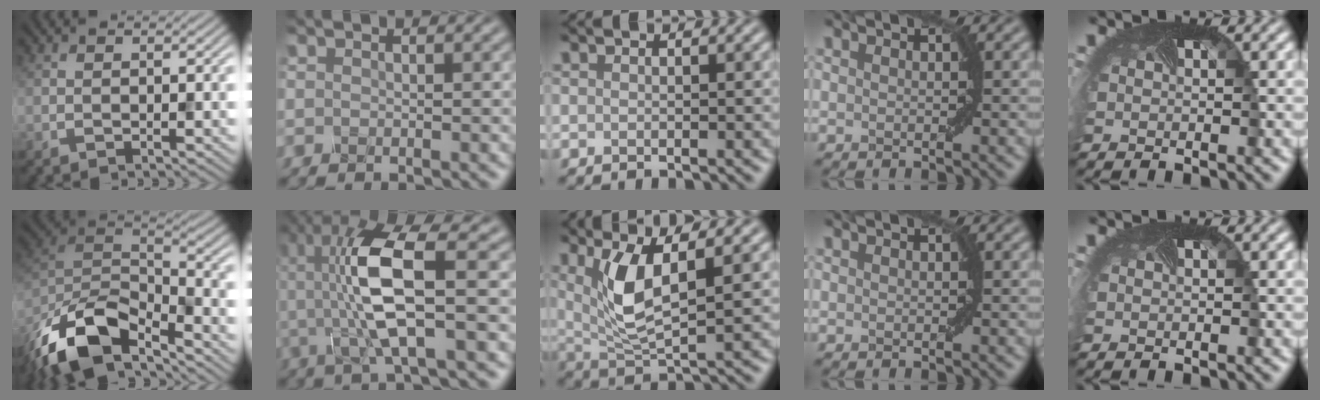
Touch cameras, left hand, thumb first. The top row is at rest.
{"thumb": {"total": 15.2, "force": [-10.3, 6.4, 9.3], "torque": [-0.227, -0.022, -0.187]}, "index": {"total": 8.4, "force": [0.8, 1.6, 8.2], "torque": [-0.171, 0.013, 0.025]}, "middle": {"total": 4.8, "force": [1.3, 1.4, 4.4], "torque": [-0.098, -0.009, 0.041]}}